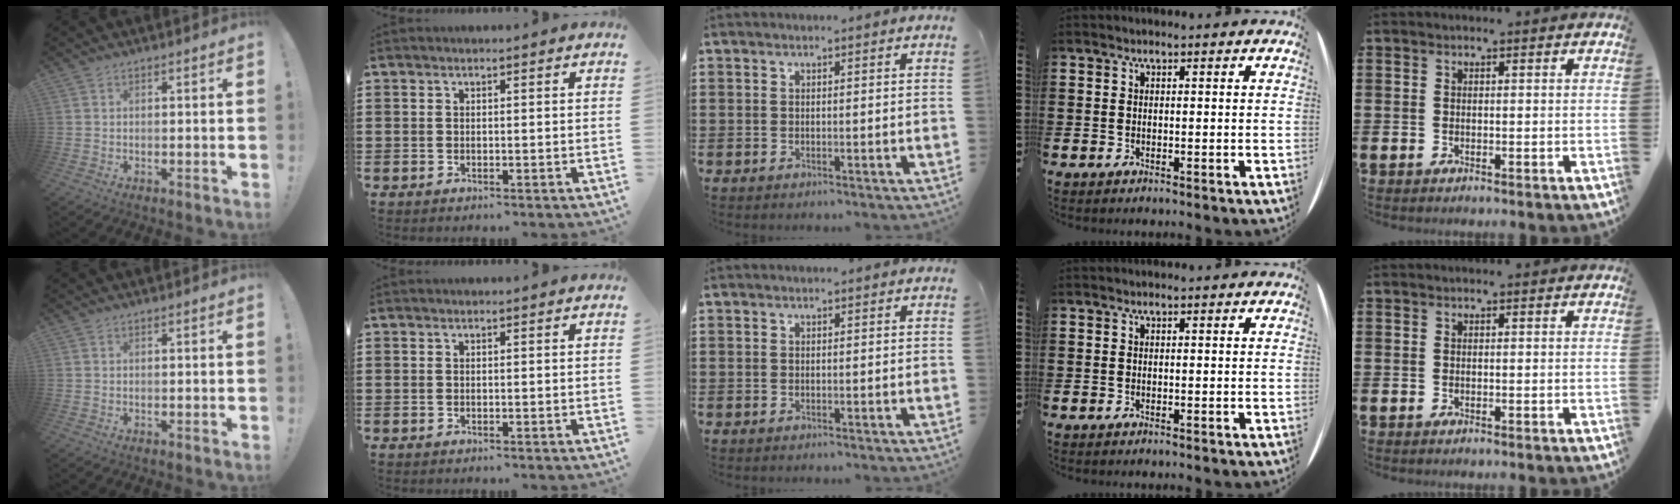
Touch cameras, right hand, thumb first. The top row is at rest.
{}